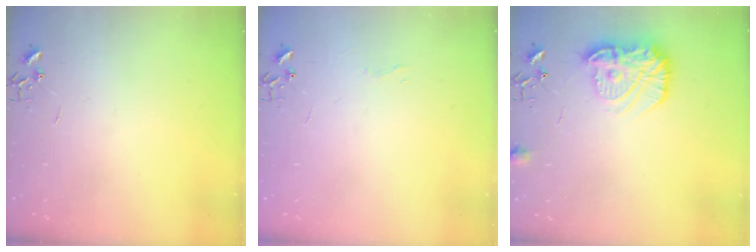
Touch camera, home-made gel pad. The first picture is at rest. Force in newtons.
{"total": 3.3, "press": 3.3, "slide": 0.3}
{"total": 16.5, "press": 16.5, "slide": 1.1}